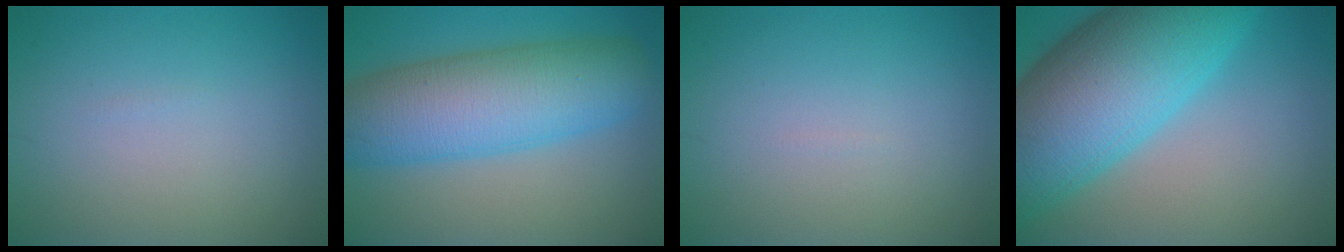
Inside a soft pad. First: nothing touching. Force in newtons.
{"total": 10.1, "press": 10.1, "slide": 0.3}
{"total": 0.0}
{"total": 15.0, "press": 15.0, "slide": 0.4}